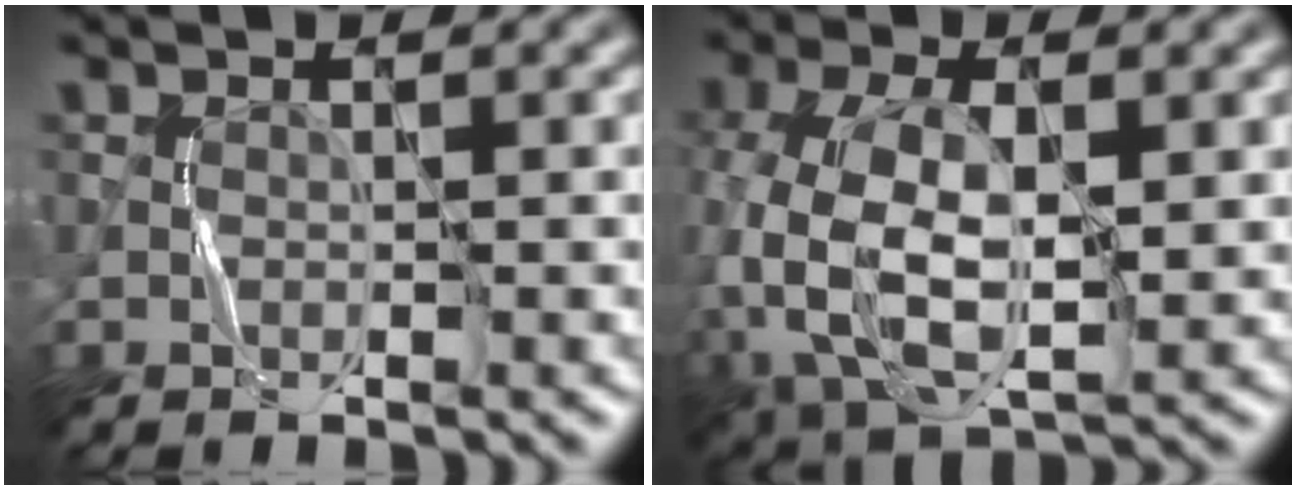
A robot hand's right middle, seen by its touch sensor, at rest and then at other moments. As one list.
[{"total": 10.3, "force": [-1.5, 5.6, 8.6], "torque": [-0.196, -0.008, -0.028]}]